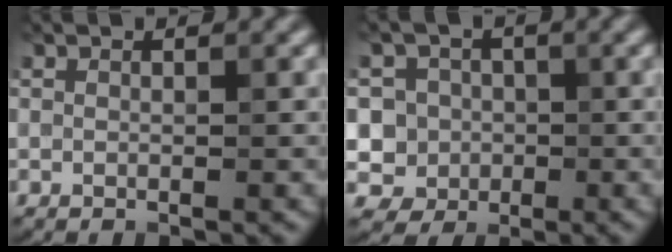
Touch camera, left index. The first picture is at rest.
{"total": 5.9, "force": [-0.2, 5.7, 1.3], "torque": [-0.011, 0.022, -0.024]}